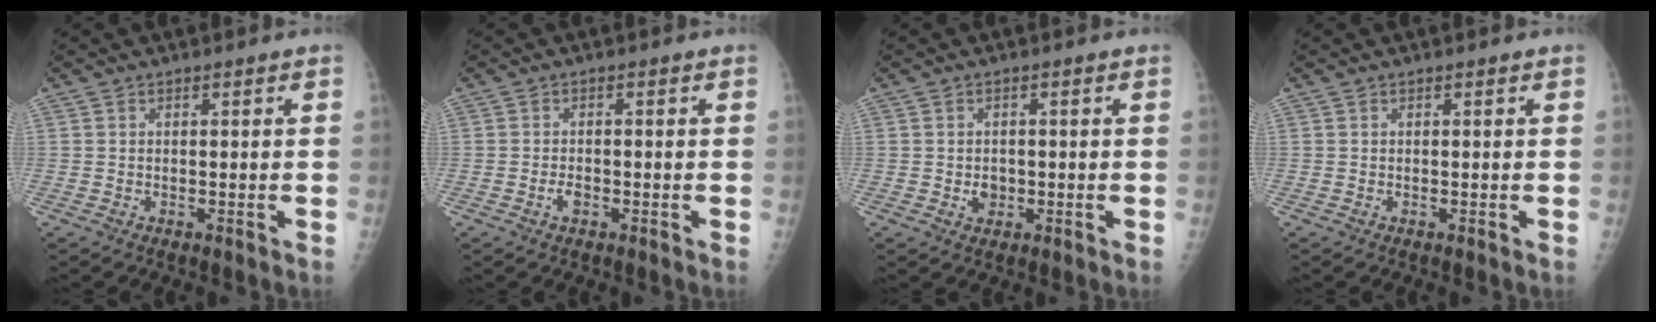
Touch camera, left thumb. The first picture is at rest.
{"total": 1.8, "force": [-0.8, 1.0, 1.2], "torque": [-0.020, 0.002, -0.017]}
{"total": 2.4, "force": [-0.4, 2.0, 1.2], "torque": [-0.005, 0.003, -0.002]}
{"total": 0.0}